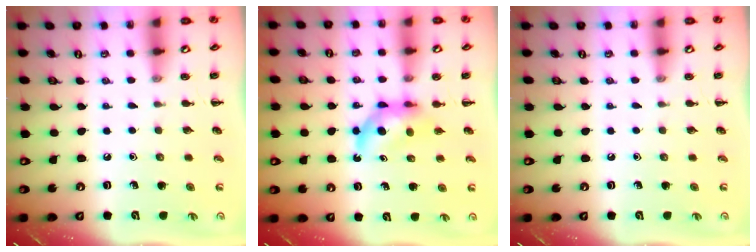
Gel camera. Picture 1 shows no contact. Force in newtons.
{"total": 5.8, "press": 5.7, "slide": 1.1}
{"total": 0.0}